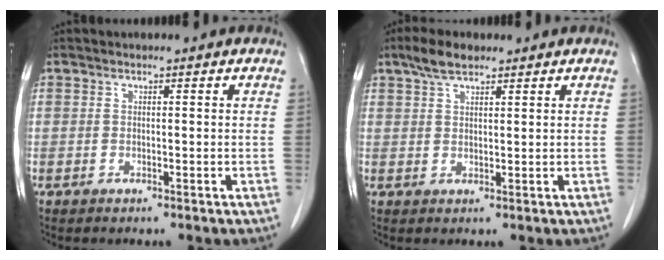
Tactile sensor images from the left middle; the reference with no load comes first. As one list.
[{"total": 4.0, "force": [3.0, 1.2, 2.3], "torque": [-0.055, 0.010, 0.058]}]